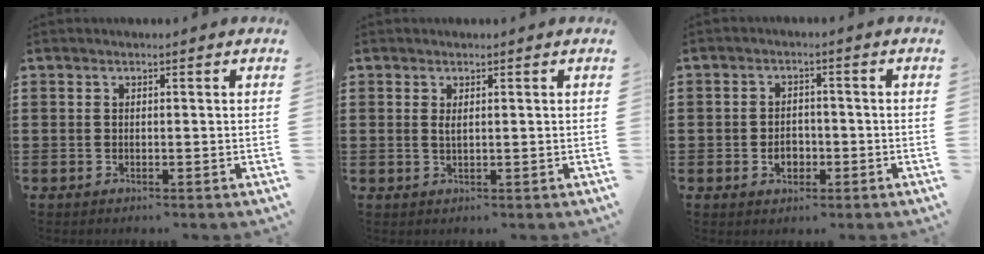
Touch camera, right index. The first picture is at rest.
{"total": 1.1, "force": [0.4, 0.3, 1.0], "torque": [-0.021, 0.003, 0.007]}
{"total": 3.2, "force": [-1.0, 2.3, 1.9], "torque": [-0.032, -0.001, -0.022]}